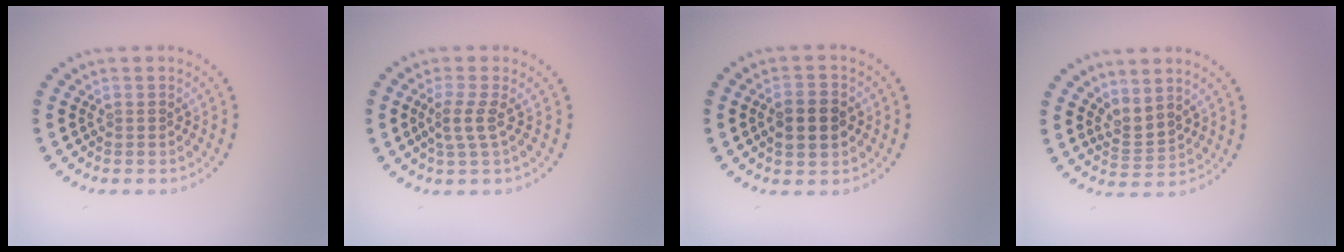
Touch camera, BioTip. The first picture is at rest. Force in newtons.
{"total": 2.0, "press": 1.6, "slide": 1.2}
{"total": 3.7, "press": 3.7, "slide": 0.2}
{"total": 2.1, "press": 1.4, "slide": 1.5}